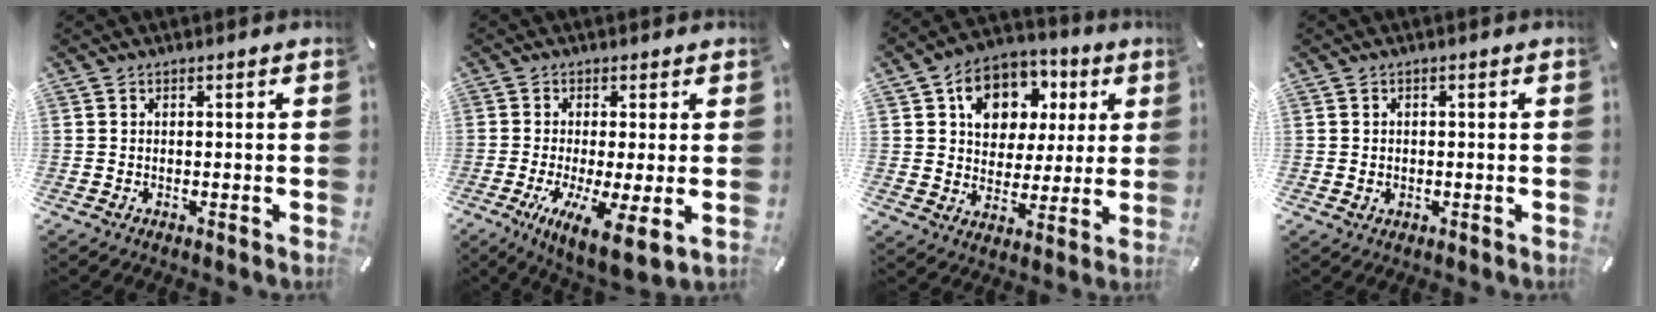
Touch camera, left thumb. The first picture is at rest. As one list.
[{"total": 8.7, "force": [-1.6, 1.6, 8.4], "torque": [-0.157, -0.022, -0.023]}, {"total": 12.1, "force": [4.2, 9.9, 5.4], "torque": [-0.093, -0.012, 0.080]}, {"total": 1.4, "force": [0.1, 1.4, 0.3], "torque": [-0.008, 0.007, -0.001]}]